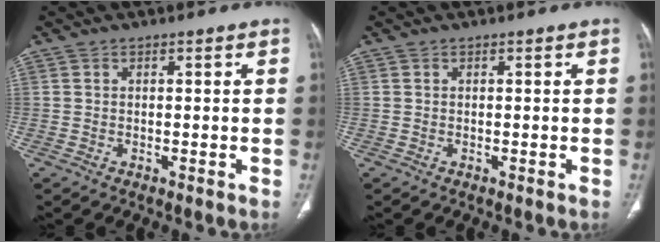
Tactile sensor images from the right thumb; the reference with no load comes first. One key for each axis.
{"total": 0.0}